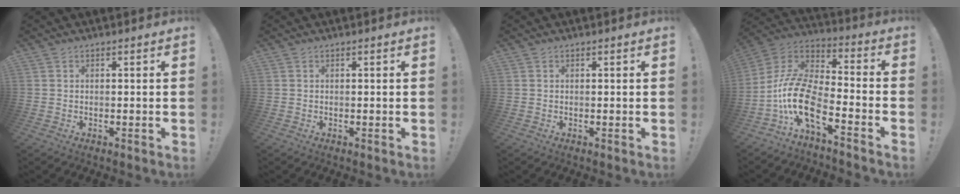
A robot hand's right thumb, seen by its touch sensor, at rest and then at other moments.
{"total": 0.0}
{"total": 0.0}
{"total": 16.9, "force": [-7.7, 7.1, 13.2], "torque": [-0.285, 0.024, -0.138]}